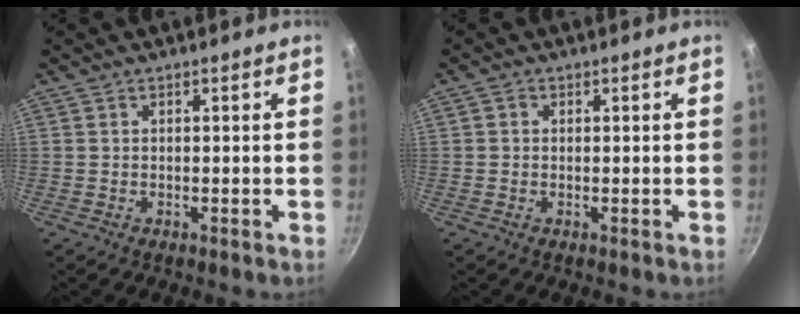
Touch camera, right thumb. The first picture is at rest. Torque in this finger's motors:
{"motor_torque": [-0.80, 0.12, -0.47, 0.04, 0.04]}